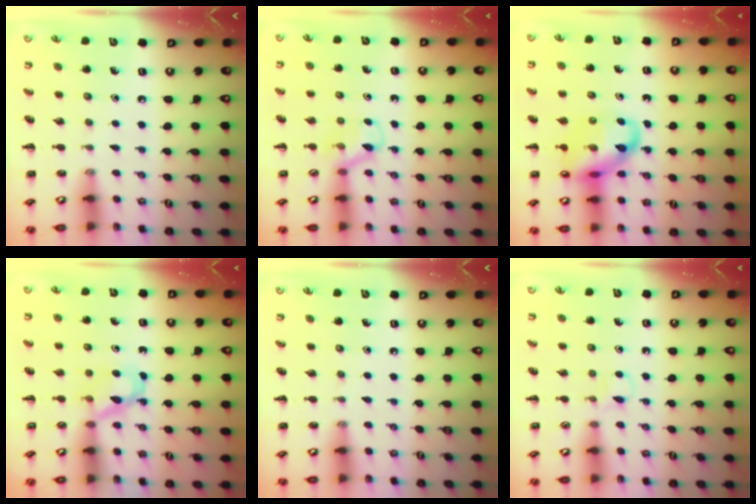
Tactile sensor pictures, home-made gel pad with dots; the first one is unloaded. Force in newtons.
{"total": 3.8, "press": 3.6, "slide": 1.4}
{"total": 14.0, "press": 13.9, "slide": 1.8}
{"total": 4.5, "press": 4.3, "slide": 1.2}
{"total": 0.0}
{"total": 3.4, "press": 3.1, "slide": 1.3}